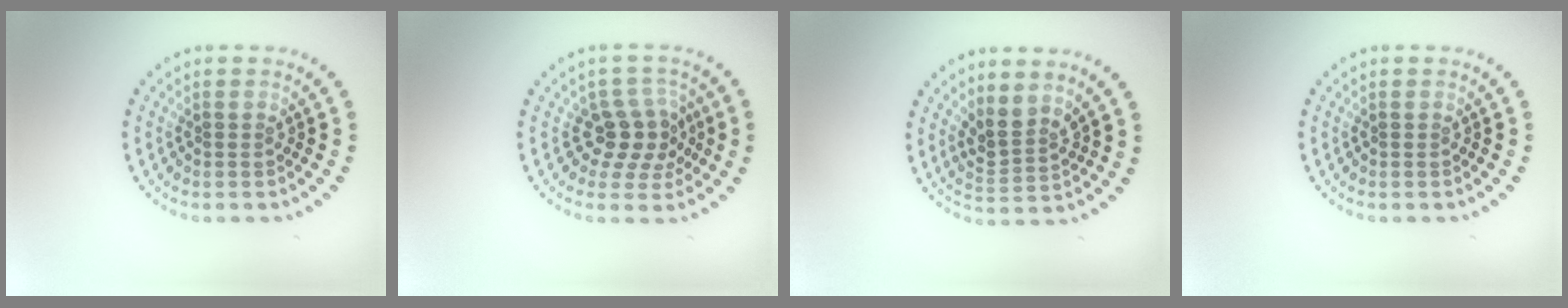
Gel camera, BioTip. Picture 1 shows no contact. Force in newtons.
{"total": 3.4, "press": 3.0, "slide": 1.7}
{"total": 2.6, "press": 2.0, "slide": 1.7}
{"total": 0.0}